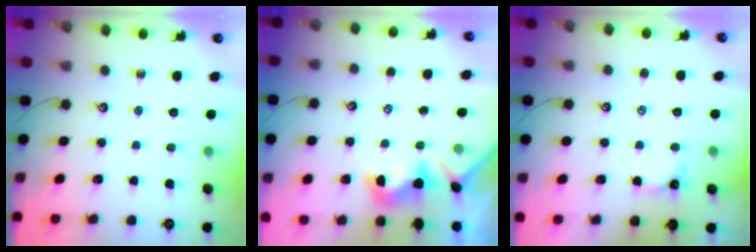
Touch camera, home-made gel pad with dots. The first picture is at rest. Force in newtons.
{"total": 0.9, "press": 0.7, "slide": 0.5}
{"total": 0.0}